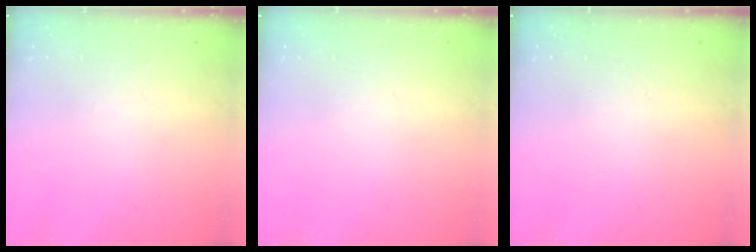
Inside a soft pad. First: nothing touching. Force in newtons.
{"total": 0.0}
{"total": 0.0}